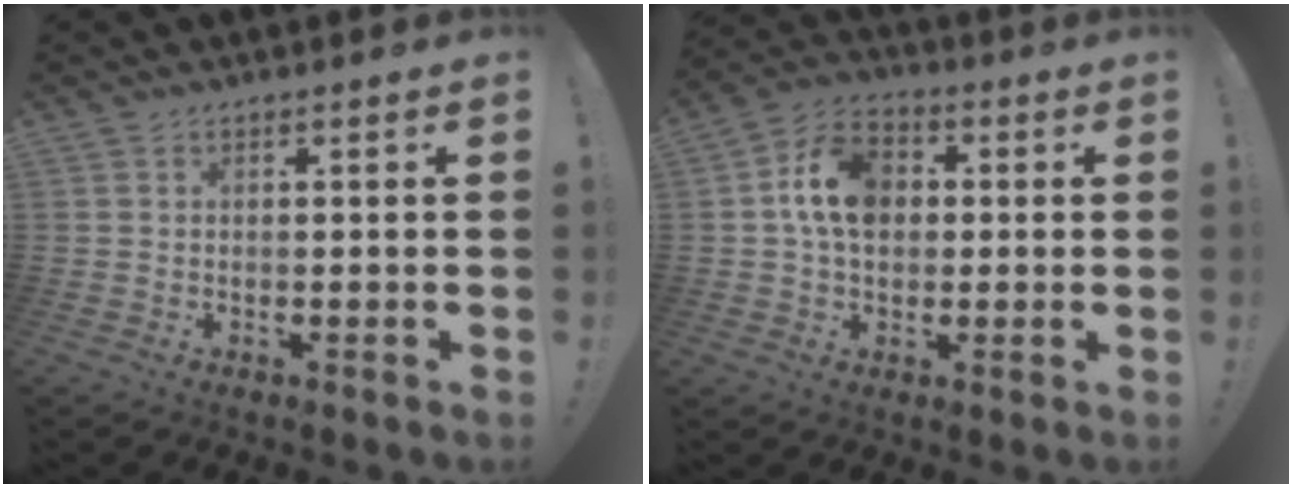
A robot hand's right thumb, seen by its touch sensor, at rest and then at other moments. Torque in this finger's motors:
{"motor_torque": [0.76, 0.67, 0.07, 0.07, 0.05]}